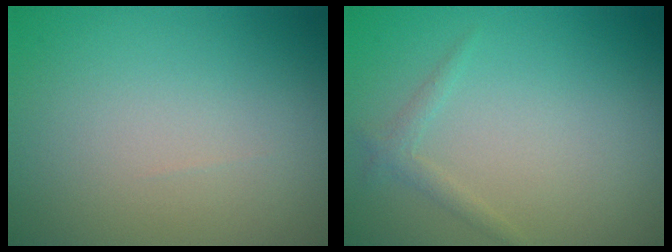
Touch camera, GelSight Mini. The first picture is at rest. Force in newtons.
{"total": 1.1, "press": 1.1, "slide": 0.1}